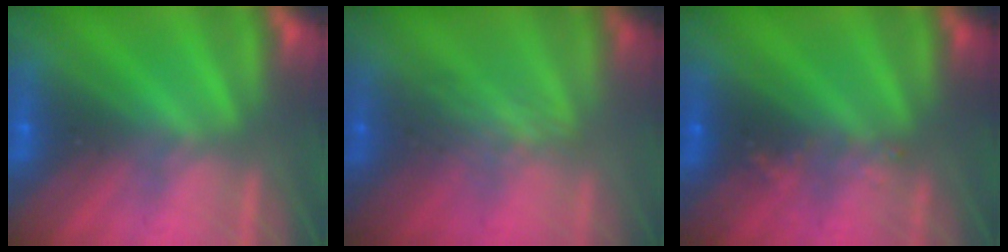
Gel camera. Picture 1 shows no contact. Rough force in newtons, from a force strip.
{"total": 2.4}
{"total": 2.9}